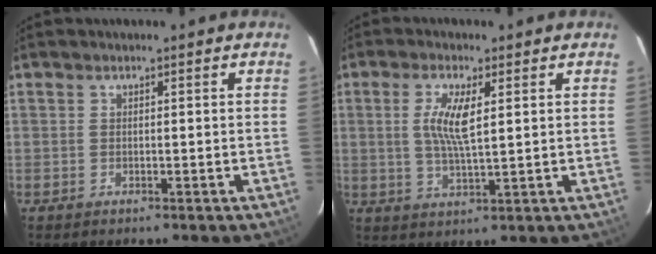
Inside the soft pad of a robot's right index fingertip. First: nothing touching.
{"total": 6.5, "force": [1.4, 1.4, 6.2], "torque": [-0.122, 0.000, 0.027]}